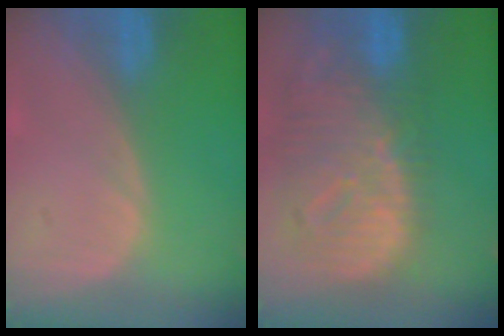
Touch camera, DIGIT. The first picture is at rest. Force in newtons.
{"total": 12.5, "press": 10.8, "slide": 6.3}